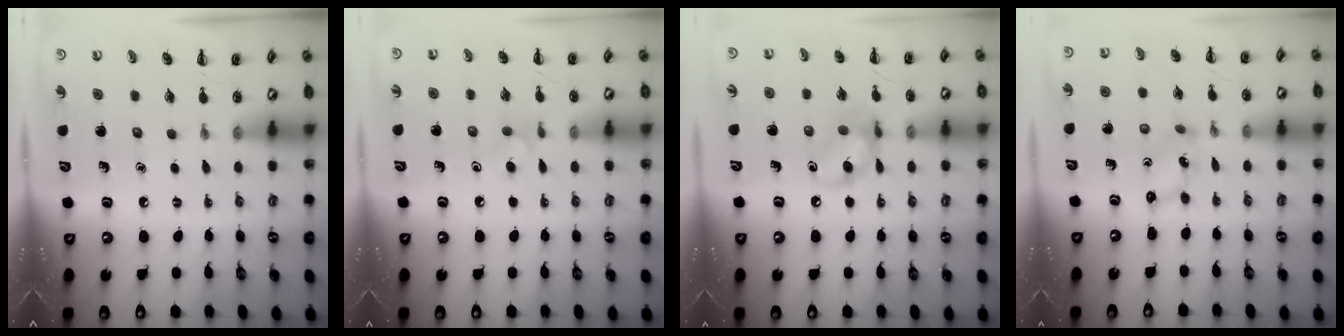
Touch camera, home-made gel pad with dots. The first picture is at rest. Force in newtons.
{"total": 3.9, "press": 3.6, "slide": 1.5}
{"total": 10.1, "press": 10.0, "slide": 1.5}
{"total": 1.7, "press": 1.6, "slide": 0.5}